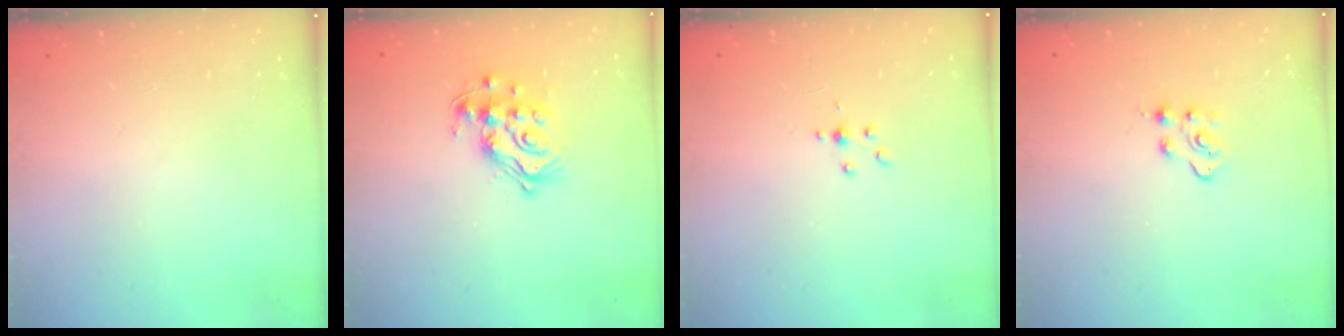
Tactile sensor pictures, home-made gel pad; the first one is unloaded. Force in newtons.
{"total": 14.1, "press": 14.0, "slide": 1.0}
{"total": 2.2, "press": 2.1, "slide": 0.5}
{"total": 3.6, "press": 3.6, "slide": 0.5}